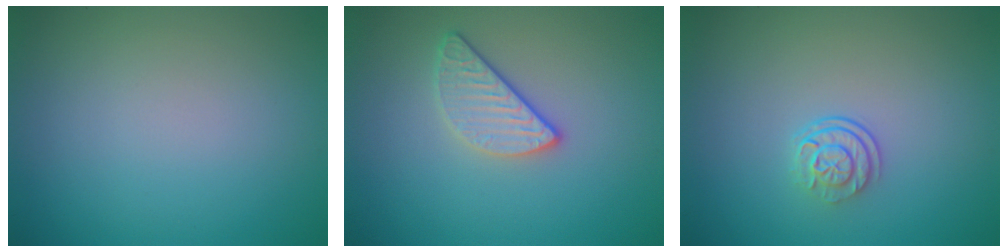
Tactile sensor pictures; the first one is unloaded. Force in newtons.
{"total": 2.5, "press": 2.3, "slide": 1.0}
{"total": 2.4, "press": 1.7, "slide": 1.6}